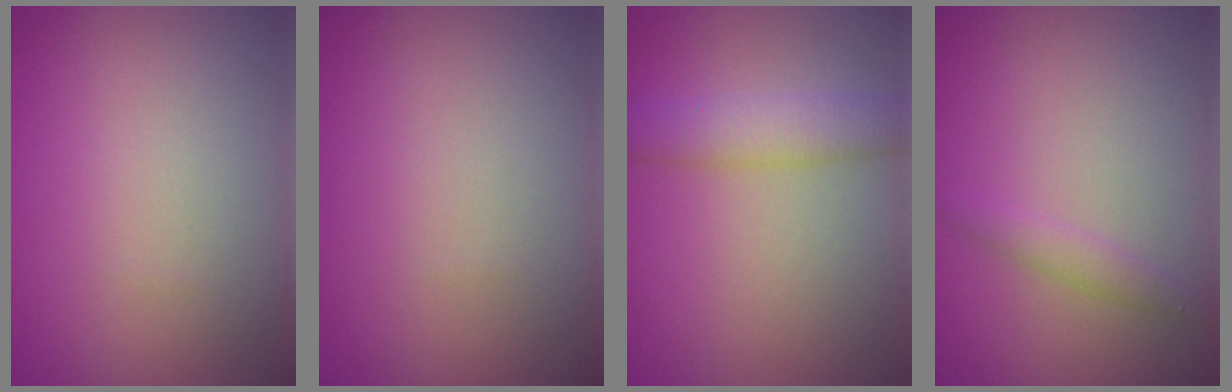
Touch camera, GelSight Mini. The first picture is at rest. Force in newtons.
{"total": 0.0}
{"total": 3.8, "press": 3.8, "slide": 0.1}
{"total": 1.4, "press": 1.4, "slide": 0.0}